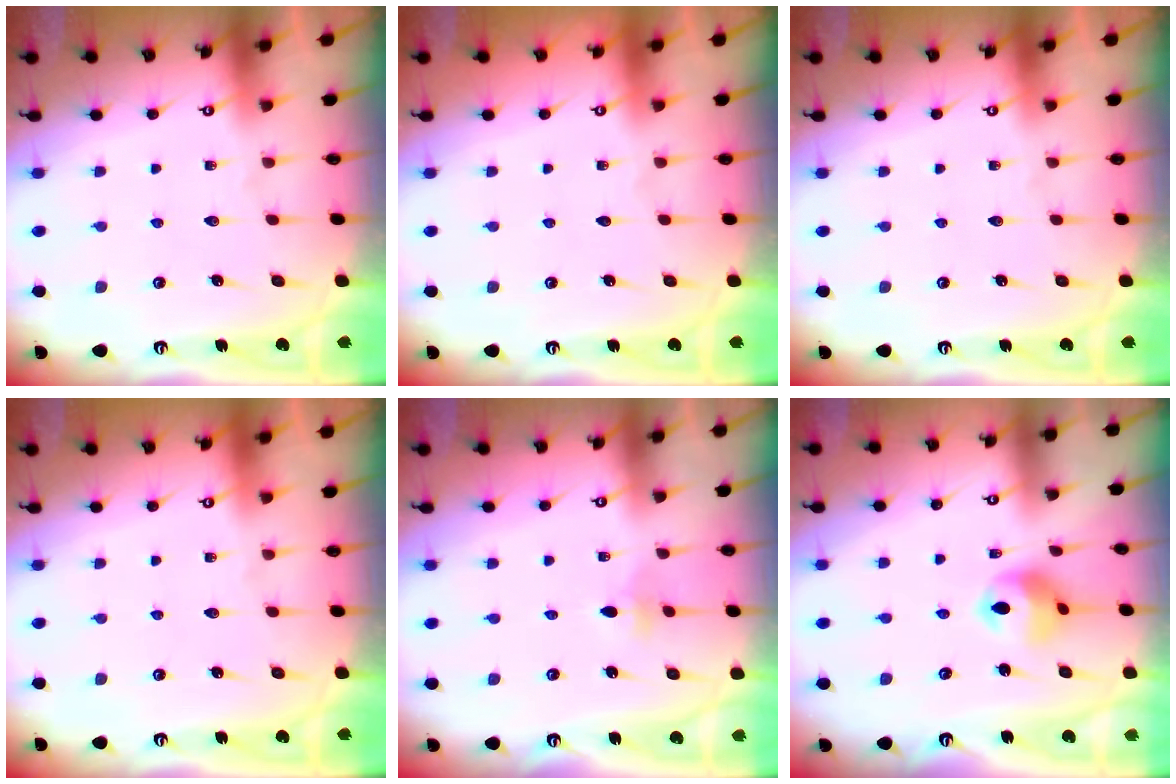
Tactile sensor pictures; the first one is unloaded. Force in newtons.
{"total": 0.0}
{"total": 0.0}
{"total": 0.0}
{"total": 2.8, "press": 2.7, "slide": 0.9}
{"total": 9.1, "press": 9.1, "slide": 0.9}